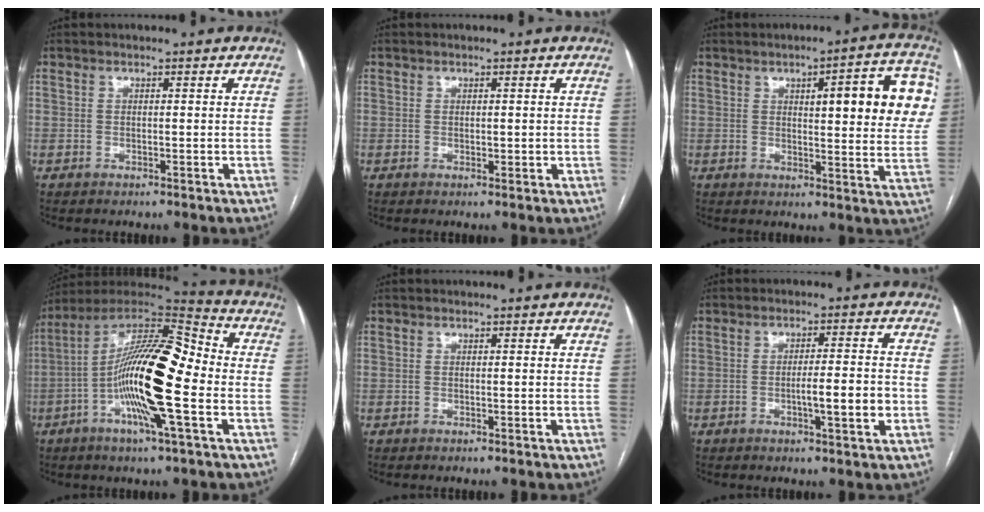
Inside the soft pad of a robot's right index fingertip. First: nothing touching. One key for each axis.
{"total": 1.3, "fx": 0.2, "fy": 0.9, "fz": 0.9, "tx": -0.007, "ty": 0.001, "tz": 0.007}
{"total": 13.6, "fx": 3.8, "fy": 2.9, "fz": 12.7, "tx": -0.146, "ty": 0.018, "tz": 0.042}
{"total": 19.1, "fx": -3.5, "fy": 2.9, "fz": 18.6, "tx": -0.335, "ty": 0.012, "tz": -0.065}
{"total": 0.0}
{"total": 5.8, "fx": -1.5, "fy": 0.5, "fz": 5.6, "tx": -0.086, "ty": 0.003, "tz": -0.018}